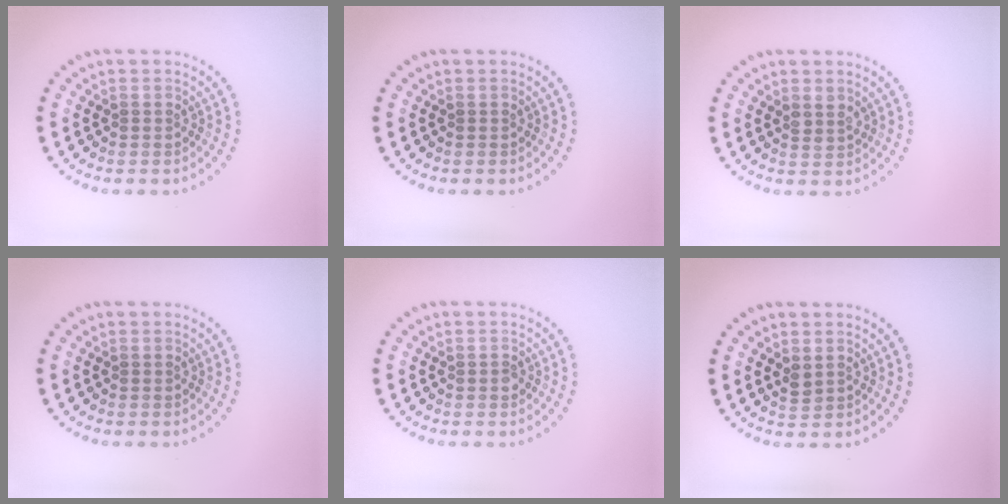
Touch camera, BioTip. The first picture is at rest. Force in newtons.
{"total": 0.0}
{"total": 1.1, "press": 0.9, "slide": 0.6}
{"total": 0.0}
{"total": 0.6, "press": 0.6, "slide": 0.2}
{"total": 1.0, "press": 1.0, "slide": 0.3}